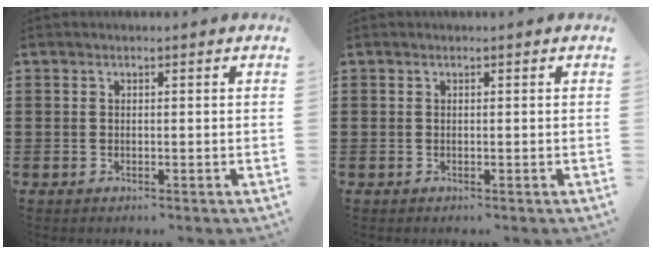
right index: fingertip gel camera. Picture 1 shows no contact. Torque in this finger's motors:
{"motor_torque": [-0.77, 1.37, 0.00, 0.01]}